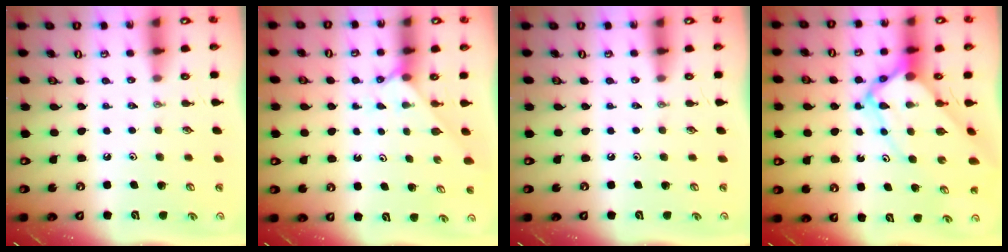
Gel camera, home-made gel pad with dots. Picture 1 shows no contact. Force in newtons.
{"total": 2.9, "press": 2.8, "slide": 0.3}
{"total": 0.0}
{"total": 9.6, "press": 9.5, "slide": 0.9}